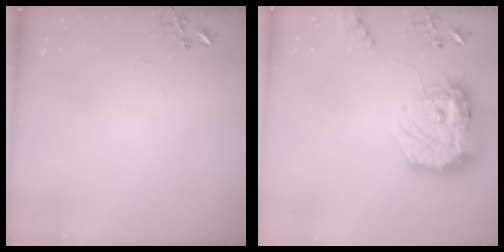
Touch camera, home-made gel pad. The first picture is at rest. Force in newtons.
{"total": 29.6, "press": 29.5, "slide": 2.6}